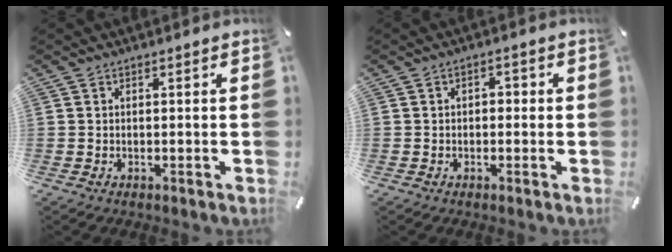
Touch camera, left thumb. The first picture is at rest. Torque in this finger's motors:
{"motor_torque": [0.50, 0.45, 0.43, 0.05, -0.06]}